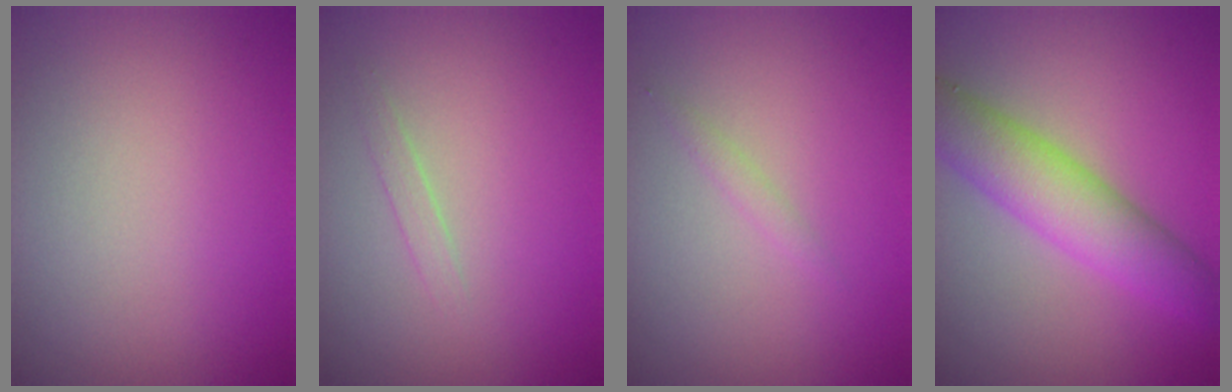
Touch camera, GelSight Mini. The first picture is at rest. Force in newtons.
{"total": 0.9, "press": 0.9, "slide": 0.1}
{"total": 0.7, "press": 0.7, "slide": 0.0}
{"total": 6.1, "press": 6.1, "slide": 0.2}